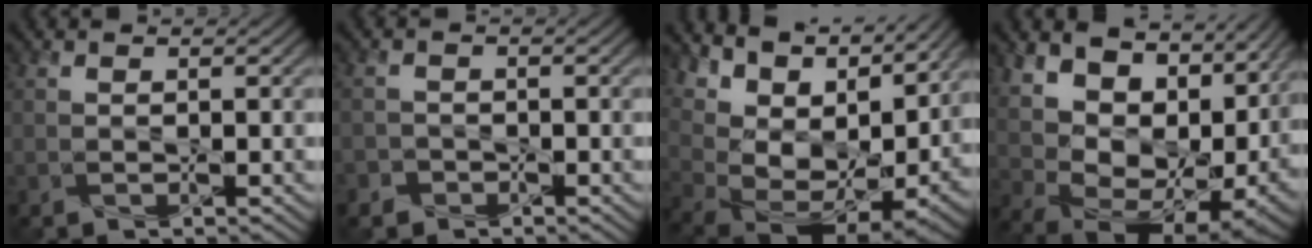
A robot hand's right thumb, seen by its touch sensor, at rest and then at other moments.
{"total": 1.8, "force": [-1.5, 1.0, -0.2], "torque": [0.012, 0.001, -0.031]}
{"total": 16.7, "force": [8.1, 9.6, 11.0], "torque": [-0.207, 0.035, 0.162]}
{"total": 19.1, "force": [6.3, 12.8, 12.7], "torque": [-0.220, 0.031, 0.144]}